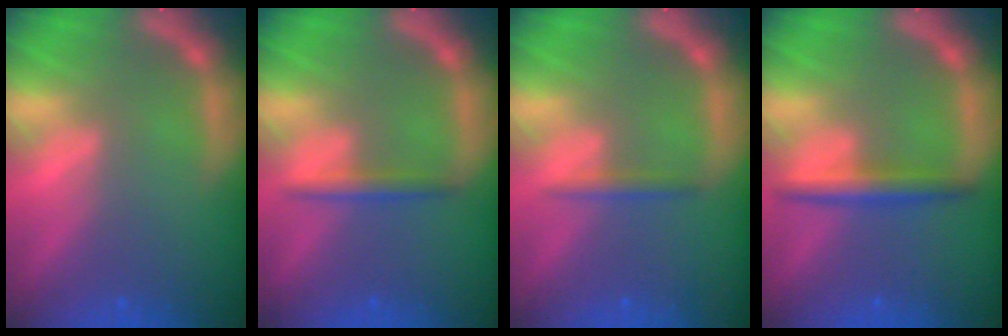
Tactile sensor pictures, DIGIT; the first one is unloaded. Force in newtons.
{"total": 1.9}
{"total": 1.4}
{"total": 3.0}